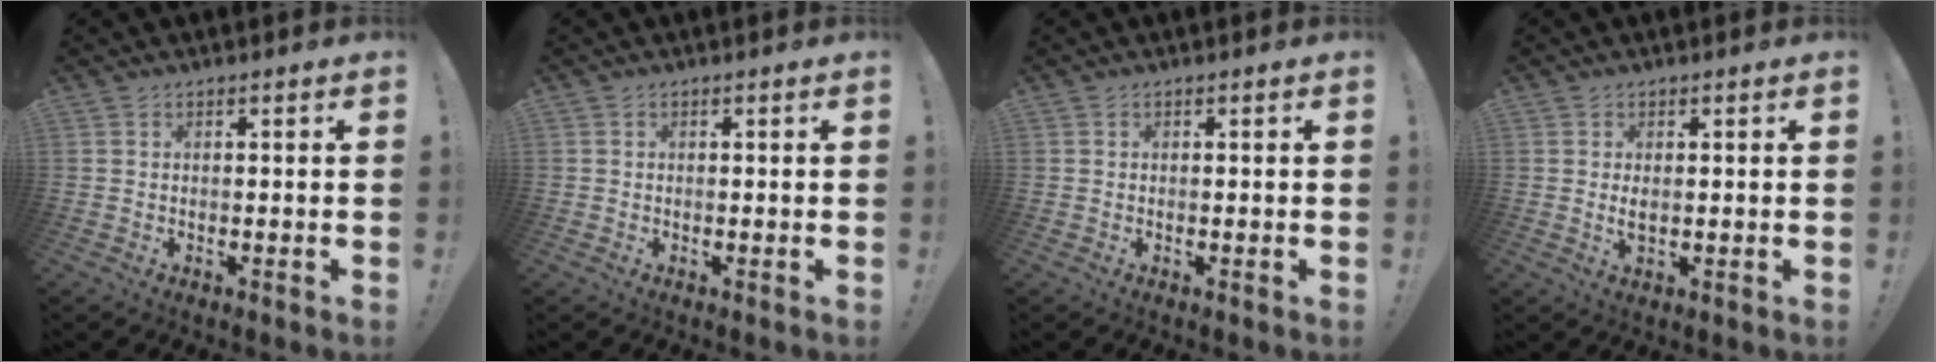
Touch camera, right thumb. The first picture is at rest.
{"total": 1.5, "force": [0.2, 1.4, 0.0], "torque": [0.008, -0.004, 0.002]}
{"total": 0.0}
{"total": 2.1, "force": [0.4, 1.0, 1.8], "torque": [-0.020, -0.004, 0.005]}